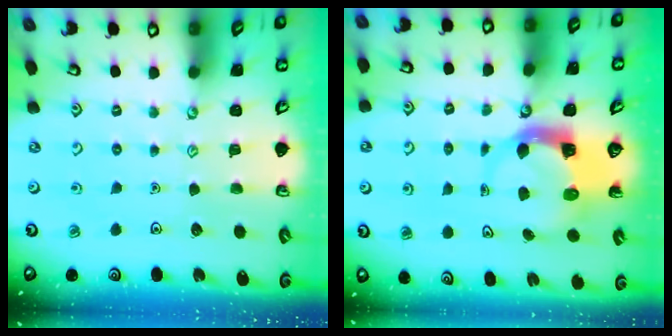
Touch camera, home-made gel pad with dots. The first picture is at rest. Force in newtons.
{"total": 5.1, "press": 5.0, "slide": 0.7}